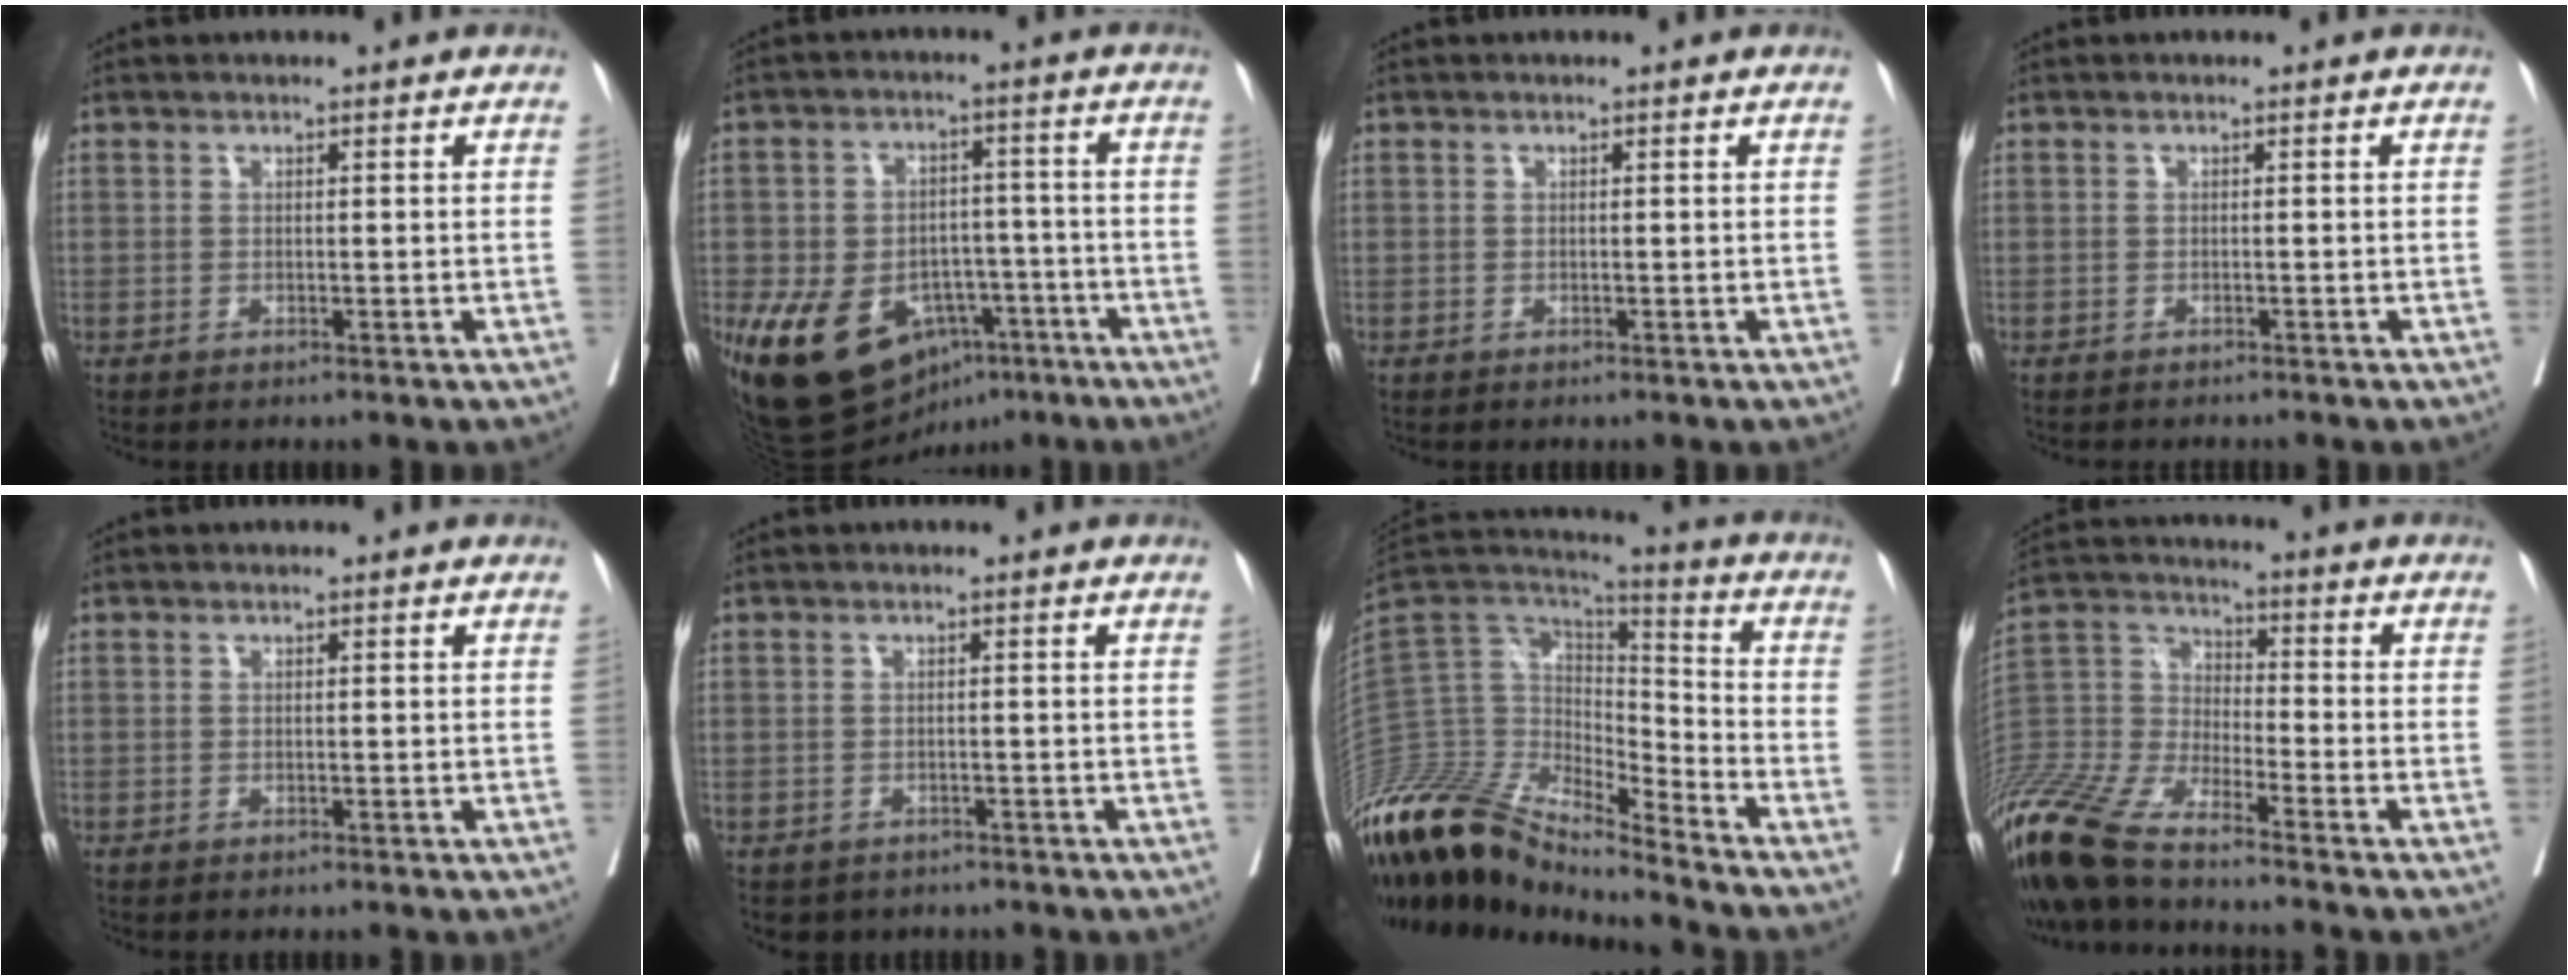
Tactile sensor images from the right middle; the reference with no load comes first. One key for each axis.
{"total": 18.4, "fx": -8.8, "fy": 11.7, "fz": 11.1, "tx": -0.213, "ty": 0.013, "tz": -0.123}
{"total": 0.0}
{"total": 2.3, "fx": -2.1, "fy": 0.4, "fz": 0.7, "tx": -0.009, "ty": -0.003, "tz": -0.026}
{"total": 0.0}
{"total": 3.5, "fx": -2.7, "fy": 2.2, "fz": 0.6, "tx": -0.004, "ty": 0.002, "tz": -0.034}
{"total": 21.6, "fx": -18.1, "fy": 5.1, "fz": 10.6, "tx": -0.220, "ty": 0.026, "tz": -0.337}
{"total": 16.6, "fx": -13.6, "fy": 2.7, "fz": 9.1, "tx": -0.207, "ty": -0.021, "tz": -0.273}